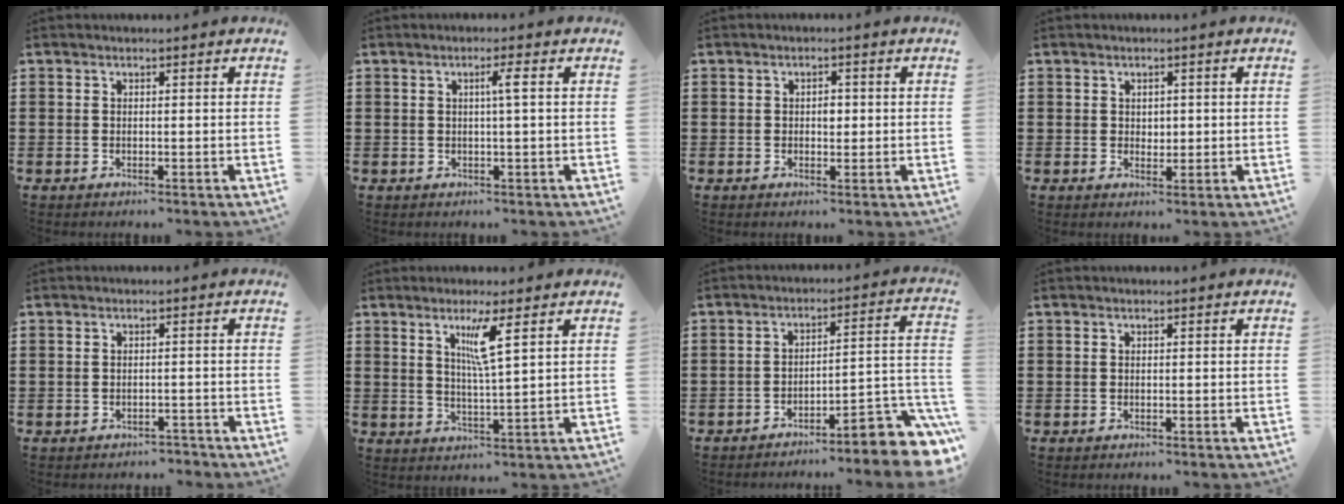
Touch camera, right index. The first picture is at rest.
{"total": 2.5, "force": [0.4, -0.2, 2.4], "torque": [-0.037, -0.004, 0.001]}
{"total": 1.8, "force": [0.1, 1.0, 1.4], "torque": [-0.021, 0.001, -0.001]}
{"total": 1.4, "force": [0.5, 1.2, 0.5], "torque": [-0.006, 0.003, 0.007]}
{"total": 1.4, "force": [-1.3, 0.5, -0.1], "torque": [-0.004, 0.004, -0.030]}
{"total": 5.3, "force": [2.7, 0.2, 4.5], "torque": [-0.090, -0.004, 0.040]}
{"total": 7.3, "force": [-5.3, 1.2, 4.9], "torque": [-0.056, -0.006, -0.101]}
{"total": 0.0}